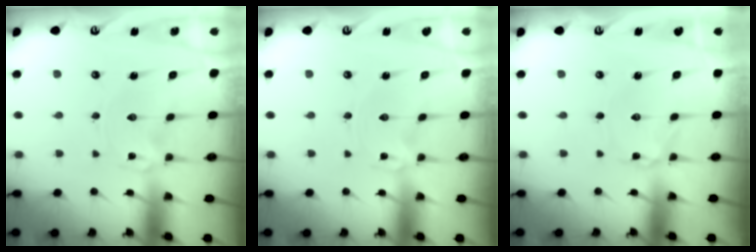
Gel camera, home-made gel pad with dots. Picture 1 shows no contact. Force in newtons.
{"total": 0.0}
{"total": 0.6, "press": 0.6, "slide": 0.1}